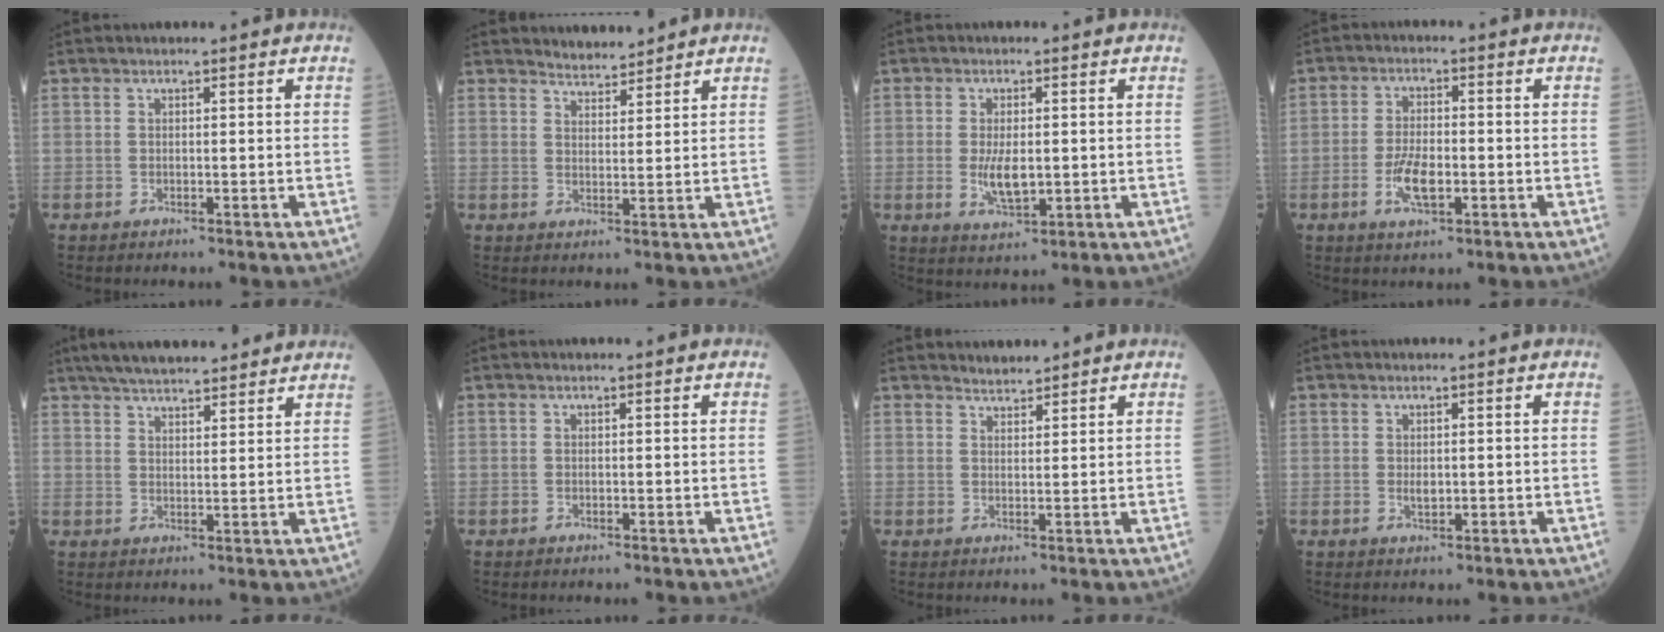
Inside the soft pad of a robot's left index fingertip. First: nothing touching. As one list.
[{"total": 3.1, "force": [3.1, 0.4, 0.0], "torque": [-0.007, 0.006, 0.056]}, {"total": 4.9, "force": [-0.3, 2.0, 4.5], "torque": [-0.092, -0.009, -0.001]}, {"total": 5.5, "force": [-1.8, 2.0, 4.8], "torque": [-0.101, -0.003, -0.033]}, {"total": 13.4, "force": [11.6, 2.5, 6.0], "torque": [-0.091, 0.033, 0.169]}, {"total": 0.0}, {"total": 1.9, "force": [1.9, 0.2, -0.1], "torque": [-0.007, 0.006, 0.037]}, {"total": 1.3, "force": [0.1, 0.7, 1.1], "torque": [-0.021, -0.003, 0.004]}]